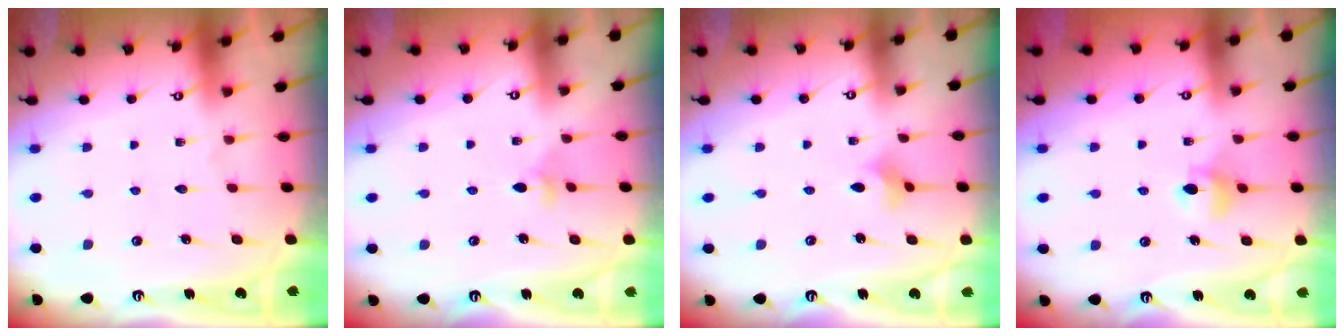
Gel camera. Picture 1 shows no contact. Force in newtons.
{"total": 3.5, "press": 3.4, "slide": 0.7}
{"total": 2.4, "press": 2.3, "slide": 0.5}
{"total": 5.9, "press": 5.8, "slide": 0.6}